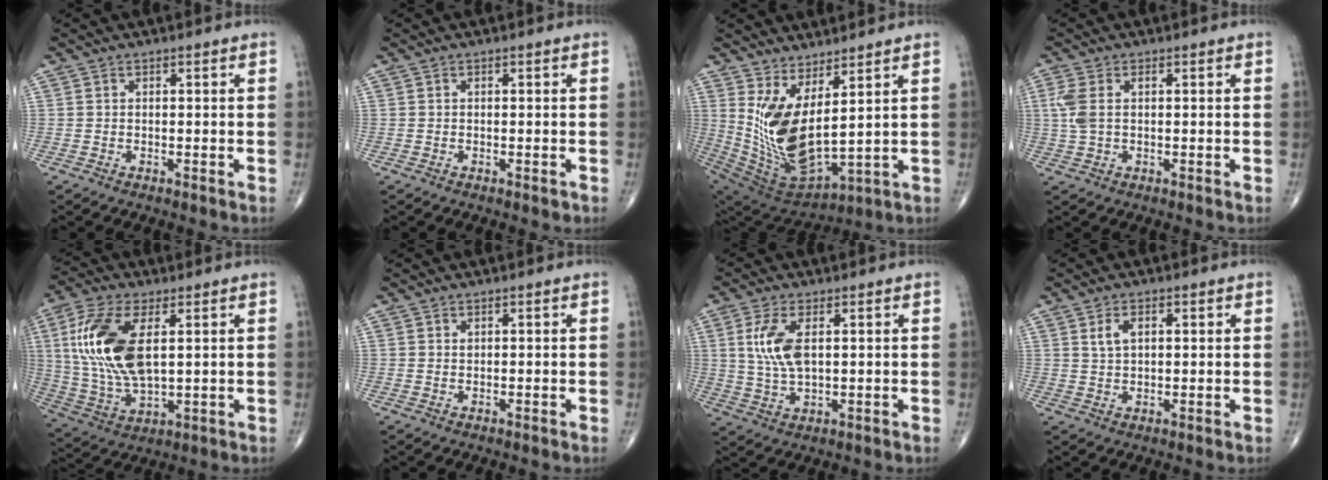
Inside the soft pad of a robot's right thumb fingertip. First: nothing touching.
{"total": 0.6, "force": [-0.2, 0.3, 0.5], "torque": [-0.006, -0.002, -0.003]}
{"total": 15.2, "force": [4.7, 5.7, 13.3], "torque": [-0.269, -0.060, 0.117]}
{"total": 4.6, "force": [0.9, 2.4, 3.8], "torque": [-0.112, 0.015, 0.020]}
{"total": 16.9, "force": [3.7, 8.0, 14.5], "torque": [-0.310, -0.009, 0.077]}
{"total": 0.6, "force": [0.3, 0.3, 0.4], "torque": [-0.004, -0.002, 0.007]}
{"total": 7.8, "force": [1.9, 3.6, 6.7], "torque": [-0.146, -0.006, 0.043]}
{"total": 3.6, "force": [1.4, 2.0, 2.7], "torque": [-0.047, 0.002, 0.028]}